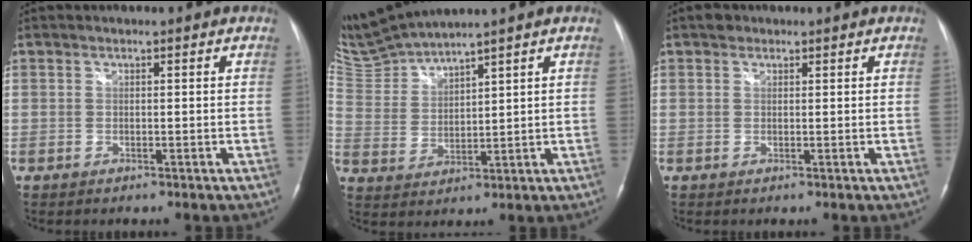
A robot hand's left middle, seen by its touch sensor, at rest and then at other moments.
{"total": 7.5, "force": [7.2, -1.6, 0.9], "torque": [-0.046, 0.001, 0.167]}
{"total": 1.2, "force": [0.8, 0.8, 0.2], "torque": [-0.004, 0.008, 0.010]}